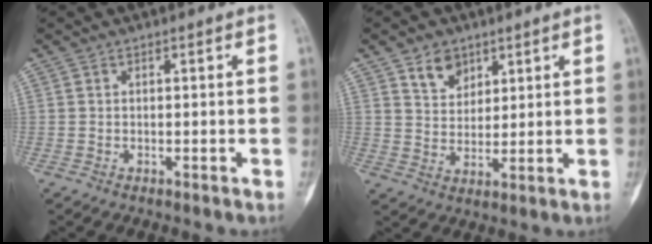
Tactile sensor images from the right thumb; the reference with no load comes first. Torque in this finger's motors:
{"motor_torque": [-0.33, 0.27, -0.02, 0.15, 0.09]}